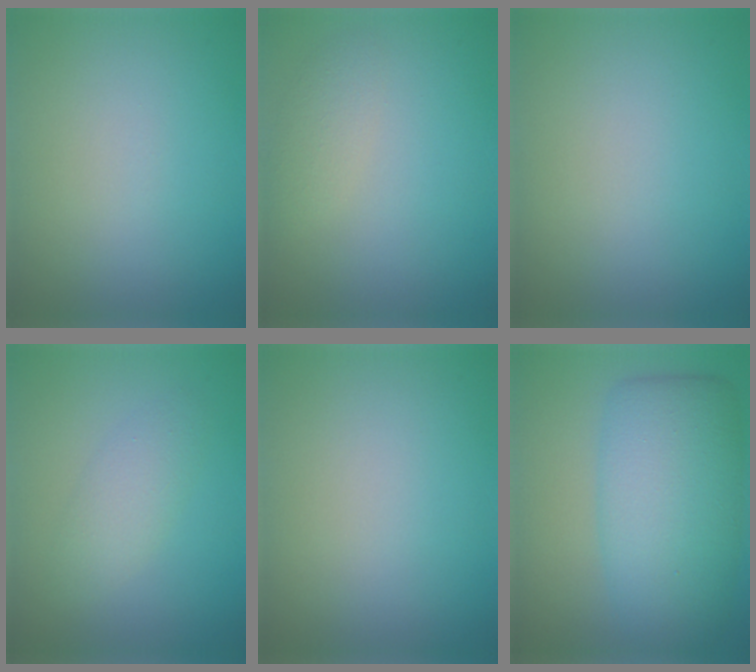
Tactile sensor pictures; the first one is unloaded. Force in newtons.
{"total": 1.7, "press": 1.7, "slide": 0.0}
{"total": 0.0}
{"total": 2.3, "press": 2.3, "slide": 0.1}
{"total": 0.0}
{"total": 8.4, "press": 8.4, "slide": 0.0}